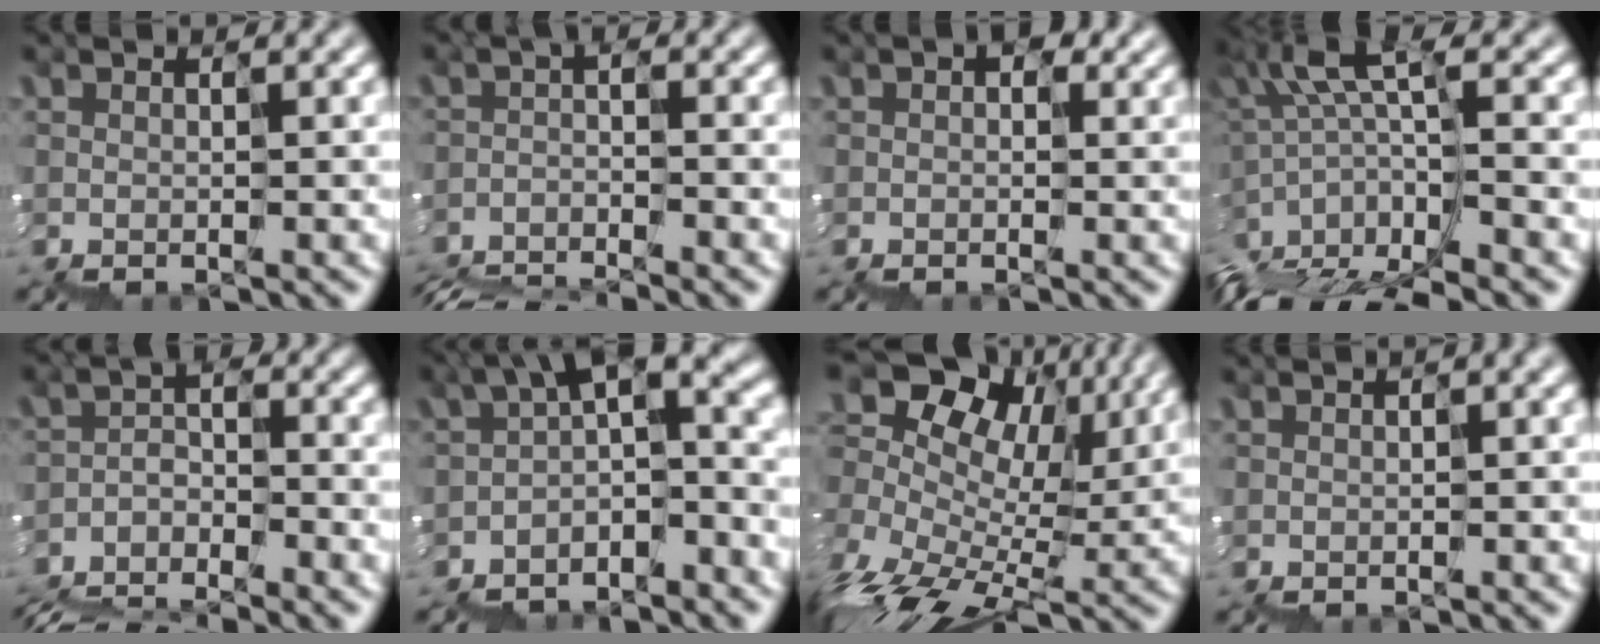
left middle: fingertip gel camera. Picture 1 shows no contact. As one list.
[{"total": 5.4, "force": [-5.3, 0.5, 0.9], "torque": [-0.024, -0.015, -0.083]}, {"total": 2.6, "force": [0.8, 1.7, 1.8], "torque": [-0.027, 0.013, 0.007]}, {"total": 8.8, "force": [-5.2, 2.2, 6.7], "torque": [-0.150, 0.010, -0.087]}, {"total": 6.5, "force": [-6.2, 1.3, 1.1], "torque": [-0.043, -0.008, -0.105]}, {"total": 6.2, "force": [-2.0, 2.5, 5.3], "torque": [-0.097, 0.015, -0.038]}, {"total": 13.4, "force": [2.4, 8.5, 10.0], "torque": [-0.195, 0.028, 0.067]}, {"total": 1.4, "force": [0.0, 0.5, 1.3], "torque": [-0.012, 0.004, 0.003]}]